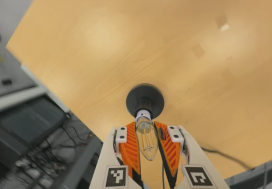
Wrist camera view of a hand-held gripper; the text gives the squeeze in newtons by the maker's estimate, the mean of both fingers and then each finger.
{"total": 17.9, "left": 16.6, "right": 19.2}